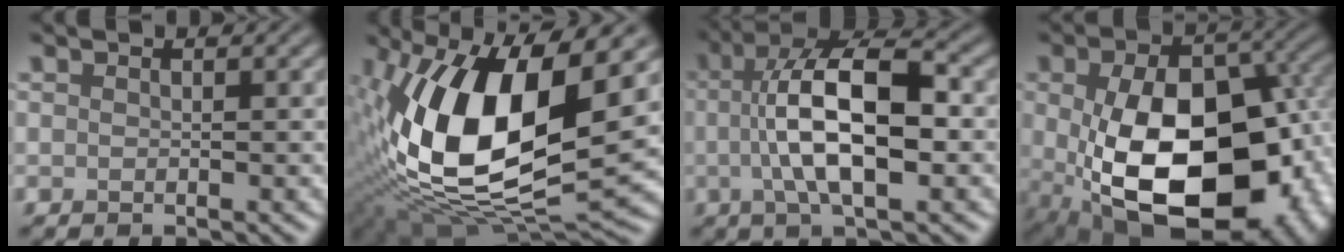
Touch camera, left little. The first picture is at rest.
{"total": 15.6, "force": [1.5, 7.3, 13.7], "torque": [-0.254, -0.003, 0.011]}
{"total": 9.5, "force": [0.0, 3.5, 8.8], "torque": [-0.152, 0.013, -0.004]}
{"total": 17.8, "force": [-3.2, 11.1, 13.5], "torque": [-0.223, -0.043, -0.026]}